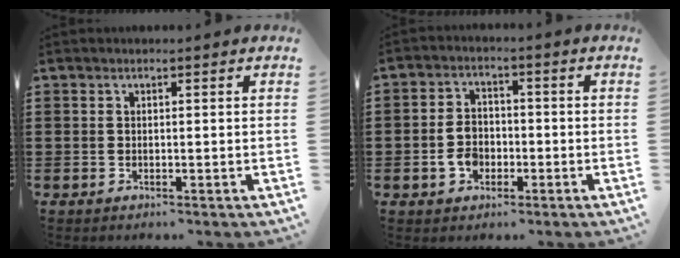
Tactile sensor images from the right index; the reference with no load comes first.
{"total": 4.9, "force": [-1.4, 3.7, 2.9], "torque": [-0.072, 0.004, -0.031]}